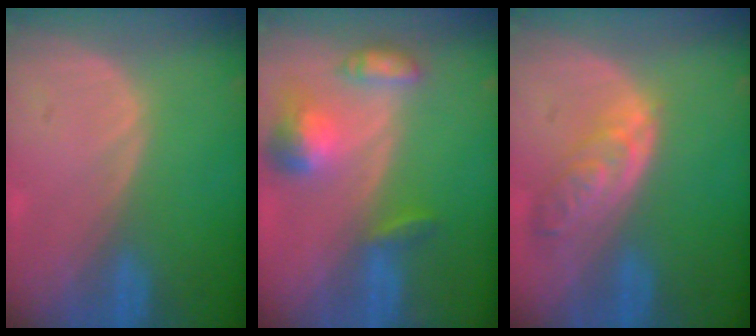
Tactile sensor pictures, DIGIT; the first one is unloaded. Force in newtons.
{"total": 7.1, "press": 6.6, "slide": 2.6}
{"total": 5.9, "press": 5.4, "slide": 2.5}